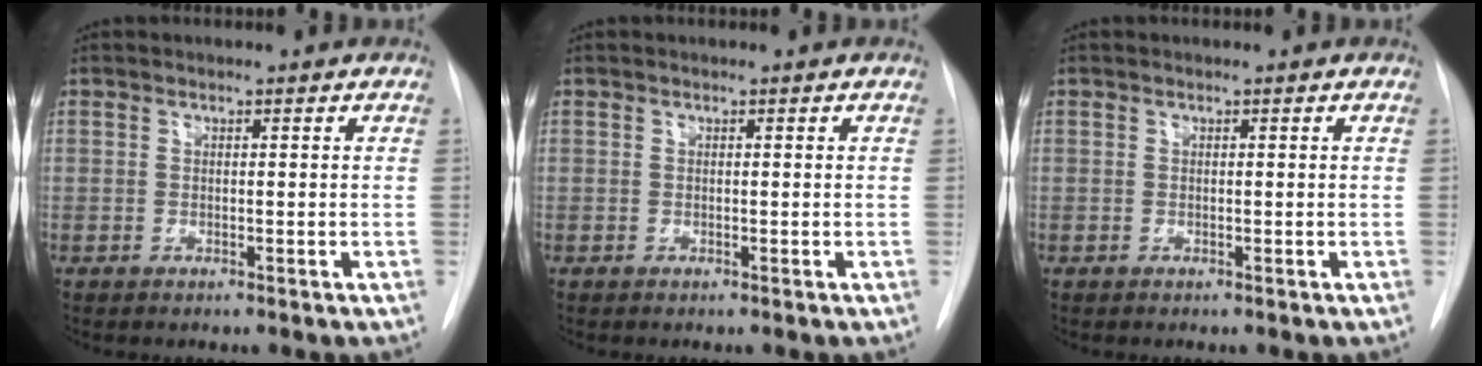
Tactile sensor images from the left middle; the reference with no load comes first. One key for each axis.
{"total": 0.0}
{"total": 0.0}